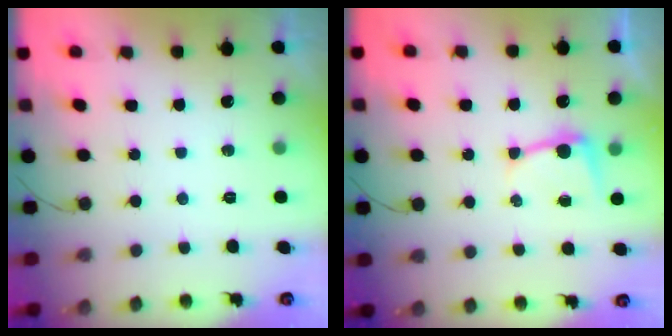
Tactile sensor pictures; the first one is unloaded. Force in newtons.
{"total": 5.2, "press": 5.2, "slide": 0.7}